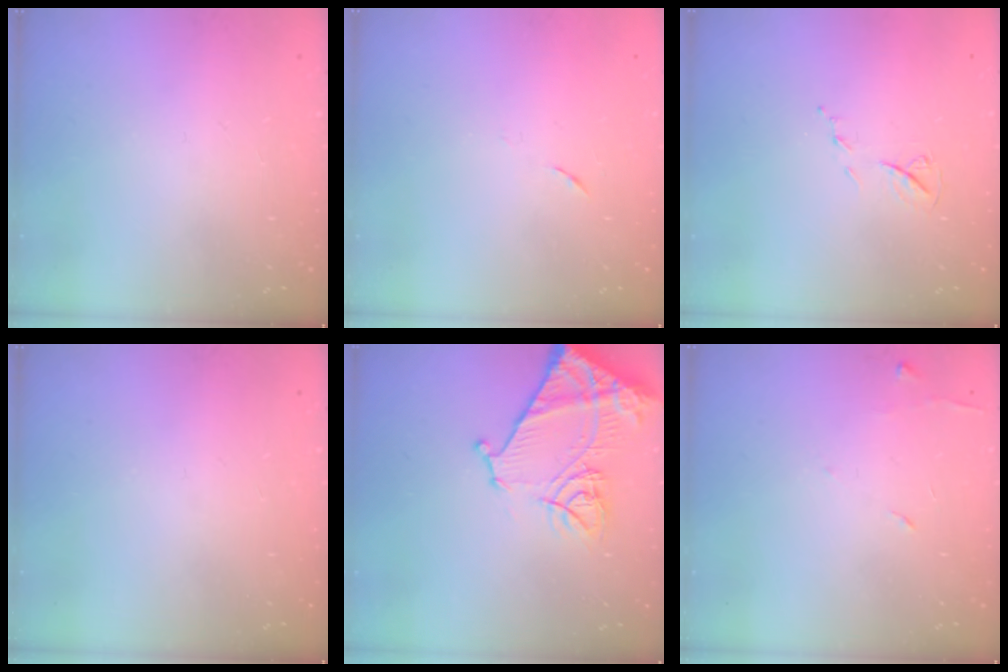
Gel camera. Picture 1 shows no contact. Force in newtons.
{"total": 3.5, "press": 3.4, "slide": 0.9}
{"total": 6.2, "press": 6.2, "slide": 0.7}
{"total": 0.0}
{"total": 17.3, "press": 17.3, "slide": 1.6}
{"total": 5.8, "press": 5.7, "slide": 0.6}